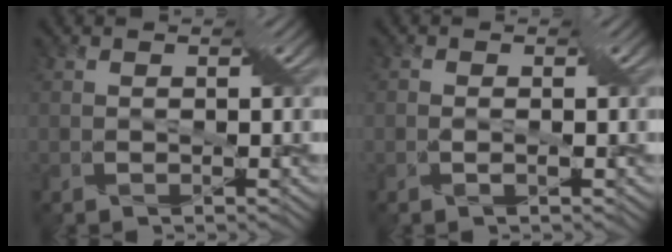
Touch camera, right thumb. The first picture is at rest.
{"total": 1.3, "force": [-0.5, 0.5, 1.1], "torque": [-0.015, 0.001, -0.010]}